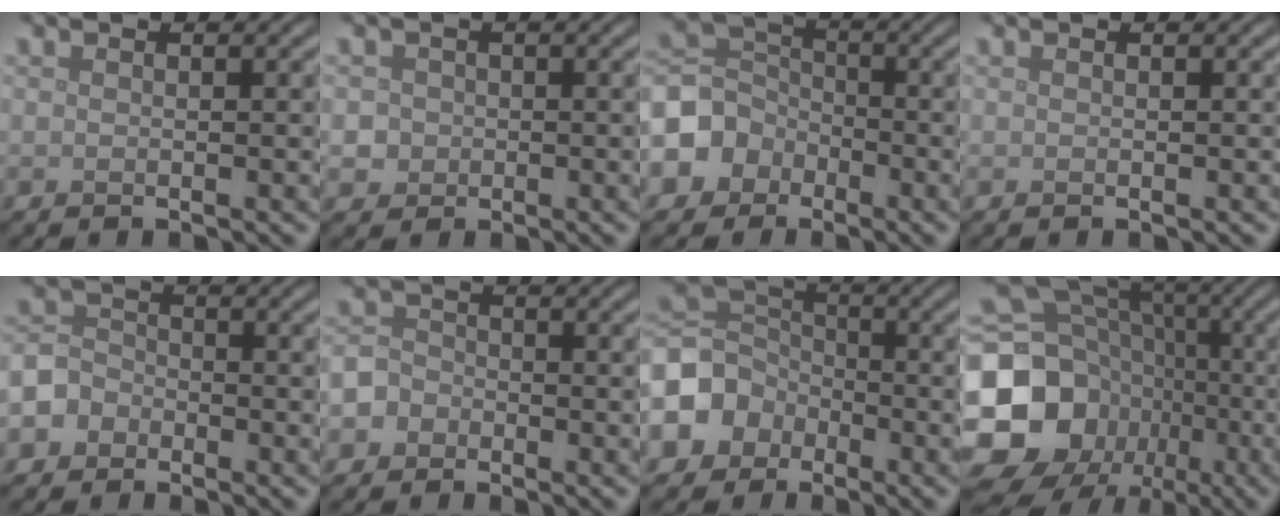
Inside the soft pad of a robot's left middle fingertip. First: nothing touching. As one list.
[{"total": 2.6, "force": [-0.4, 2.5, 0.6], "torque": [0.001, 0.011, -0.013]}, {"total": 5.8, "force": [-2.5, 4.8, 1.9], "torque": [-0.042, 0.007, -0.067]}, {"total": 0.0}, {"total": 4.1, "force": [-2.4, 3.1, 1.0], "torque": [-0.004, 0.001, -0.052]}, {"total": 3.4, "force": [-1.8, 2.8, 0.7], "torque": [0.003, 0.003, -0.043]}, {"total": 6.6, "force": [-2.8, 5.4, 2.4], "torque": [-0.057, 0.003, -0.074]}, {"total": 19.8, "force": [-5.6, 17.4, 7.5], "torque": [-0.177, -0.013, -0.130]}]